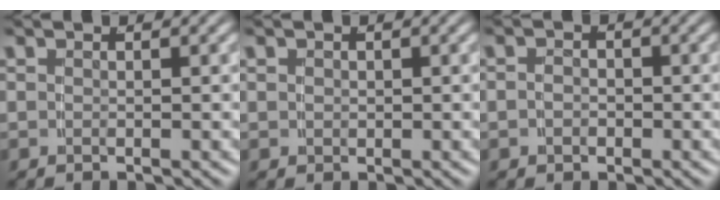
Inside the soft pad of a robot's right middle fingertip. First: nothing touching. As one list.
[{"total": 0.6, "force": [0.2, 0.6, 0.2], "torque": [-0.006, -0.008, 0.010]}, {"total": 1.3, "force": [-0.6, 1.0, 0.5], "torque": [-0.011, -0.006, -0.008]}]